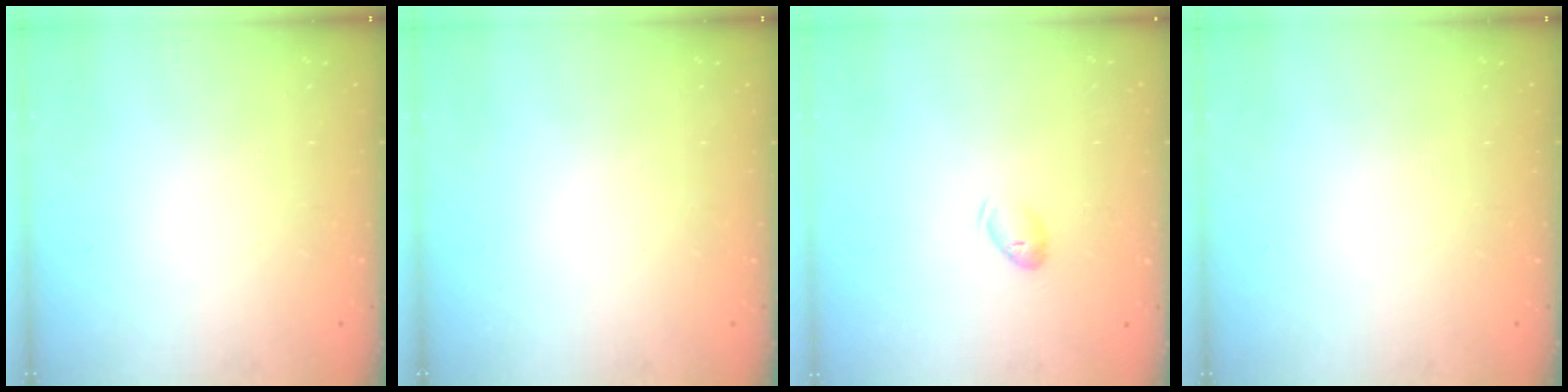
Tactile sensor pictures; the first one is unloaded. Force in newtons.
{"total": 0.0}
{"total": 5.7, "press": 5.6, "slide": 1.1}
{"total": 0.0}